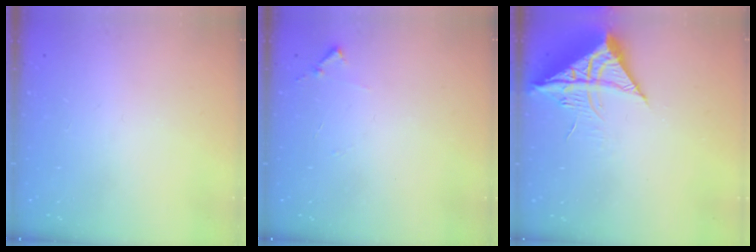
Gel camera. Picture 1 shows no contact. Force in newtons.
{"total": 6.8, "press": 6.8, "slide": 0.6}
{"total": 10.5, "press": 10.5, "slide": 1.0}